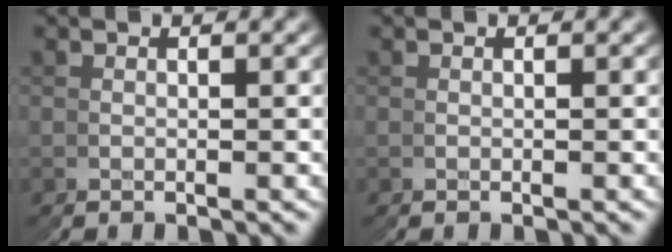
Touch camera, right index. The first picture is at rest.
{"total": 0.0}